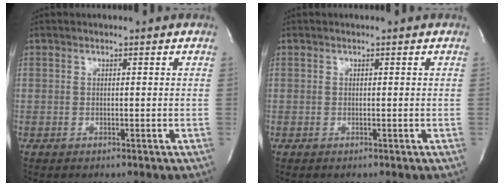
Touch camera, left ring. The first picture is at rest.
{"total": 0.0}